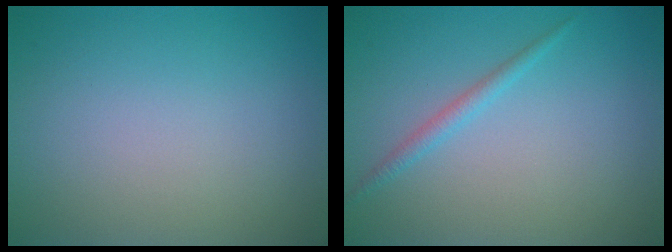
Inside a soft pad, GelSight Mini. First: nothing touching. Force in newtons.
{"total": 1.3, "press": 1.3, "slide": 0.1}